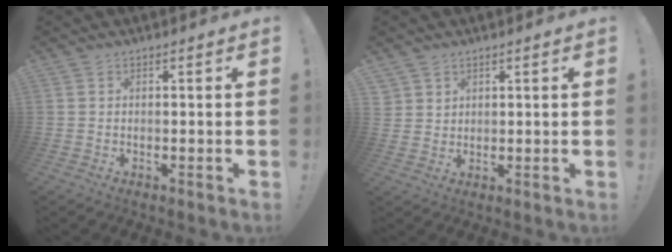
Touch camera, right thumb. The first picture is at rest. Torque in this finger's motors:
{"motor_torque": [-0.09, -0.17, -0.18, 0.16, -0.01]}